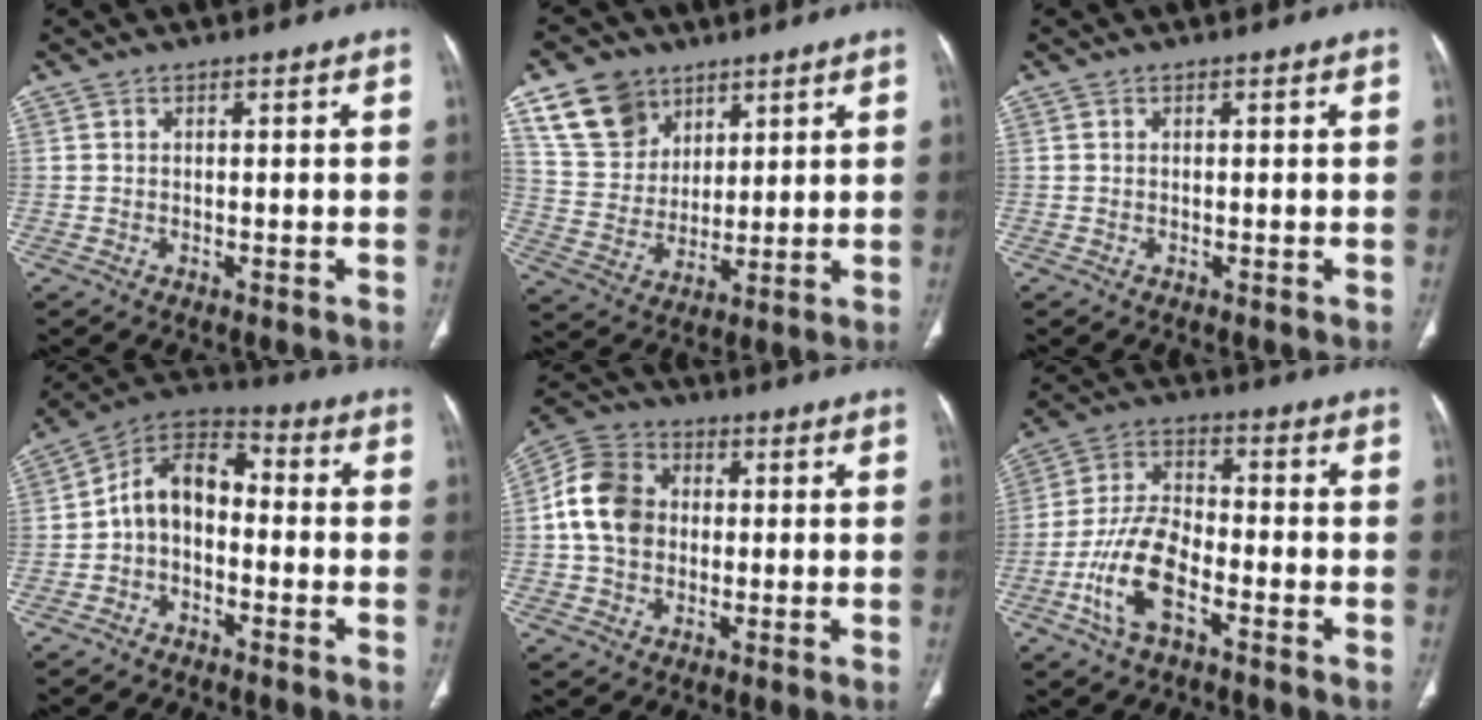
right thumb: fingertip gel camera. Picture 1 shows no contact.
{"total": 12.1, "force": [7.3, 8.9, 3.8], "torque": [-0.044, -0.027, 0.151]}
{"total": 0.0}
{"total": 10.0, "force": [-1.6, 6.9, 7.1], "torque": [-0.102, 0.045, -0.047]}
{"total": 10.9, "force": [0.4, 8.9, 6.3], "torque": [-0.101, 0.025, 0.000]}
{"total": 11.7, "force": [-5.0, 5.5, 9.0], "torque": [-0.185, 0.028, -0.096]}